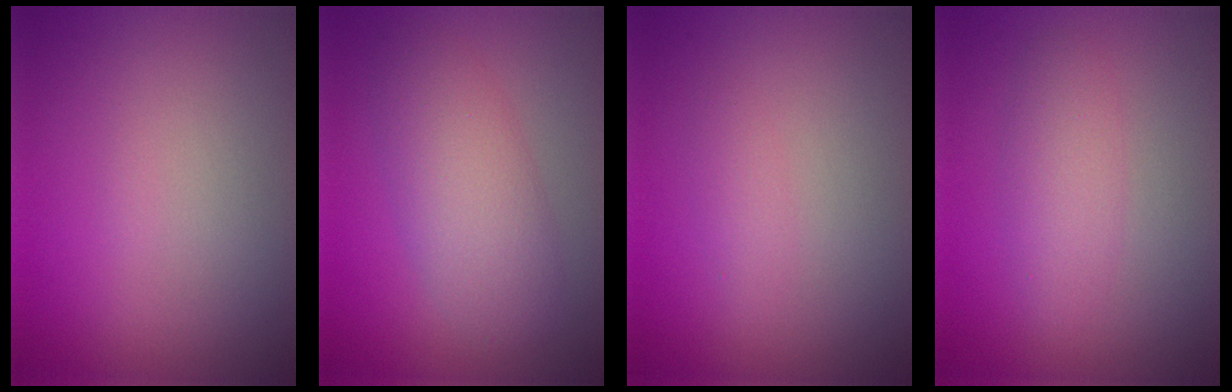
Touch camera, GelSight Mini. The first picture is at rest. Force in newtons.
{"total": 4.5, "press": 4.5, "slide": 0.2}
{"total": 0.9, "press": 0.9, "slide": 0.1}
{"total": 2.4, "press": 2.4, "slide": 0.0}